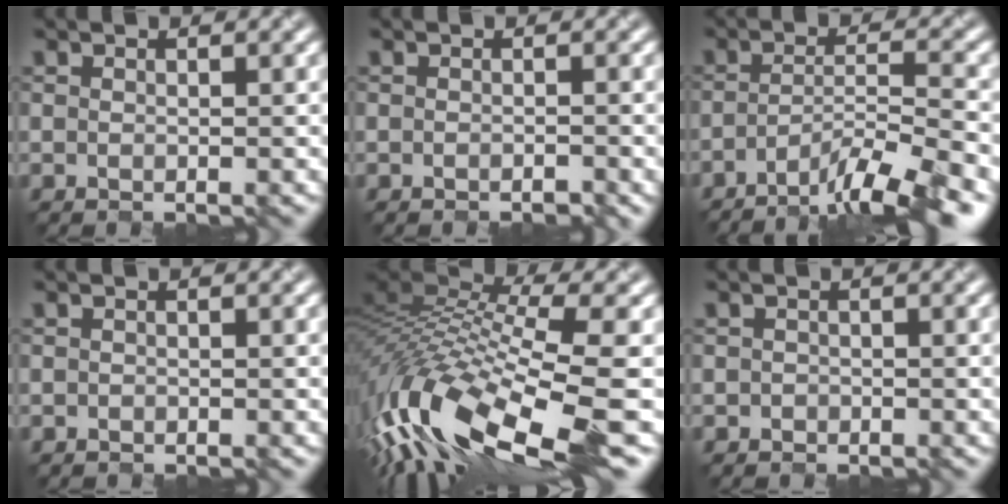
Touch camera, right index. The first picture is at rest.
{"total": 0.8, "force": [-0.6, 0.1, 0.4], "torque": [-0.006, -0.004, -0.009]}
{"total": 7.8, "force": [-5.5, 1.1, 5.4], "torque": [-0.074, 0.004, -0.095]}
{"total": 0.0}
{"total": 13.4, "force": [-4.1, 5.0, 11.8], "torque": [-0.258, -0.001, -0.074]}
{"total": 0.5, "force": [-0.2, 0.4, -0.2], "torque": [0.008, -0.006, -0.005]}